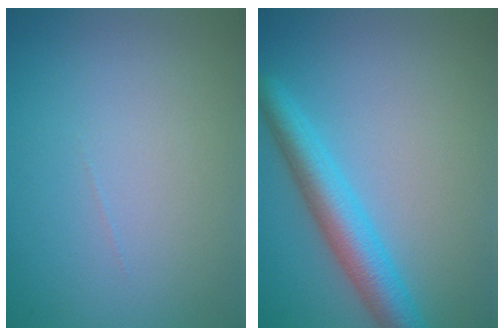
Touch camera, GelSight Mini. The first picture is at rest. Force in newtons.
{"total": 4.8, "press": 4.8, "slide": 0.1}